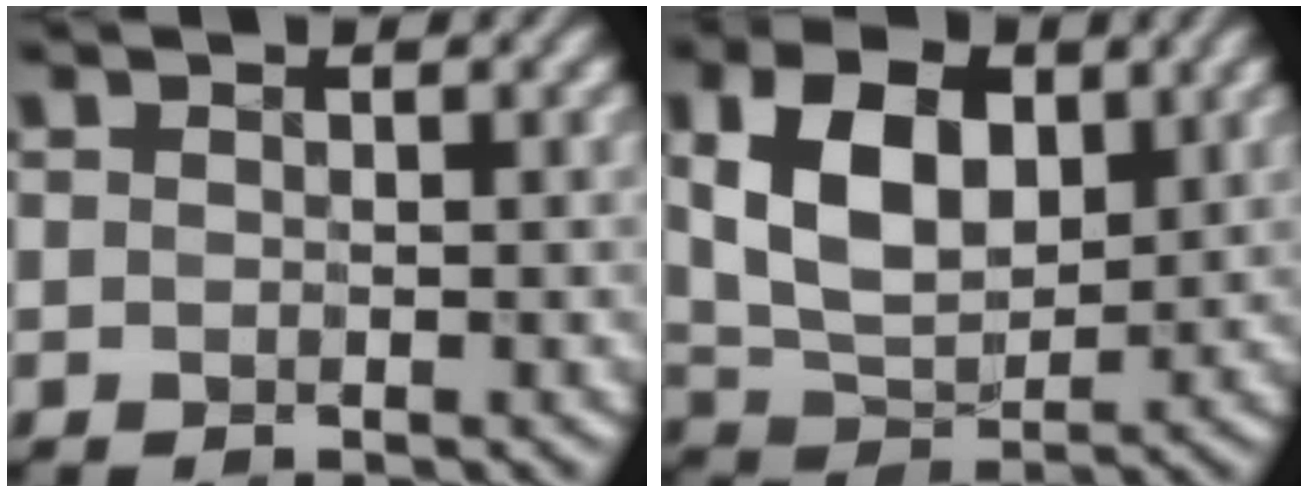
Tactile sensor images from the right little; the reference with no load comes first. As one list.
[{"total": 7.9, "force": [1.6, 4.8, 6.0], "torque": [-0.129, 0.000, 0.034]}]